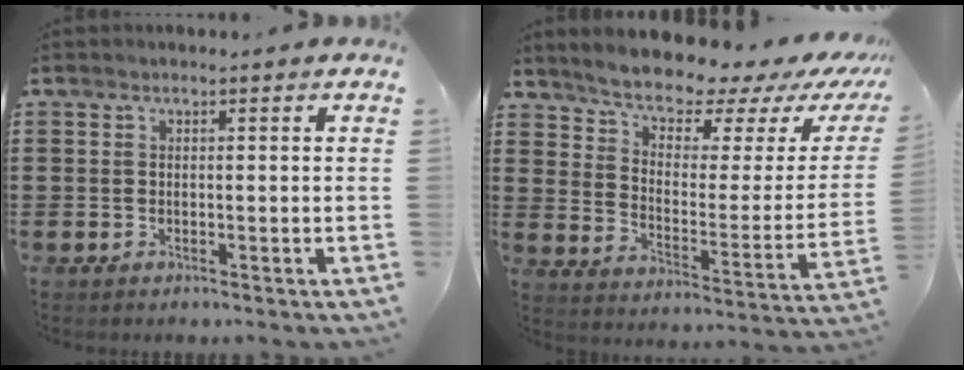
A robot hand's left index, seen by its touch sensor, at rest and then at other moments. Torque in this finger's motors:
{"motor_torque": [2.14, 0.00, 1.05, 0.21]}